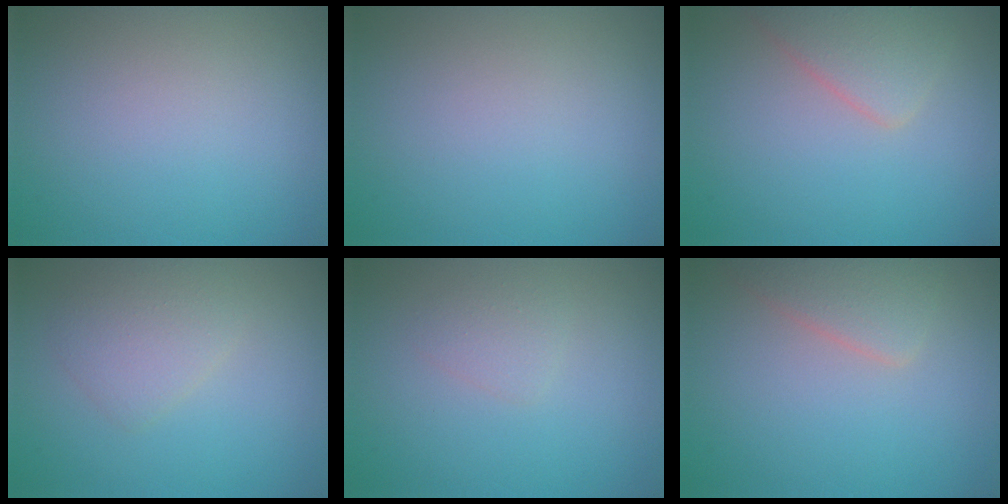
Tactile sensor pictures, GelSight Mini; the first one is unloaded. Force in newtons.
{"total": 0.0}
{"total": 2.9, "press": 2.9, "slide": 0.2}
{"total": 2.4, "press": 2.4, "slide": 0.0}
{"total": 1.1, "press": 1.1, "slide": 0.1}
{"total": 2.7, "press": 2.7, "slide": 0.1}